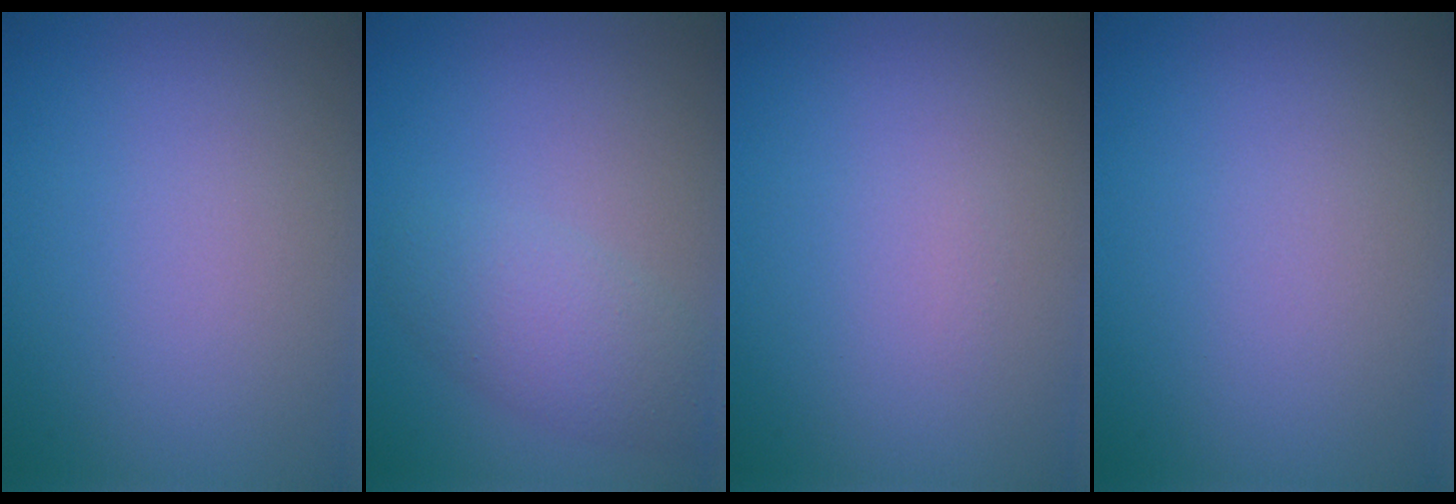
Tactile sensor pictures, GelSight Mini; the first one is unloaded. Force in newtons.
{"total": 3.3, "press": 3.3, "slide": 0.1}
{"total": 0.0}
{"total": 0.0}